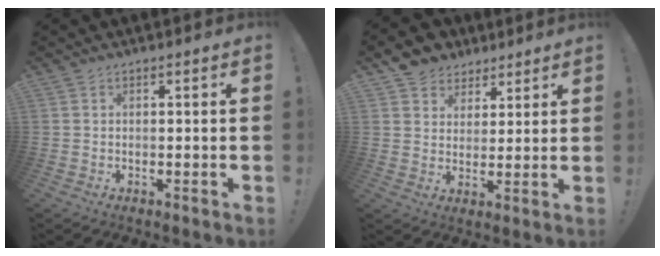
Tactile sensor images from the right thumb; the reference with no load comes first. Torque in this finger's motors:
{"motor_torque": [0.29, 0.31, 0.19, 0.20, 0.00]}